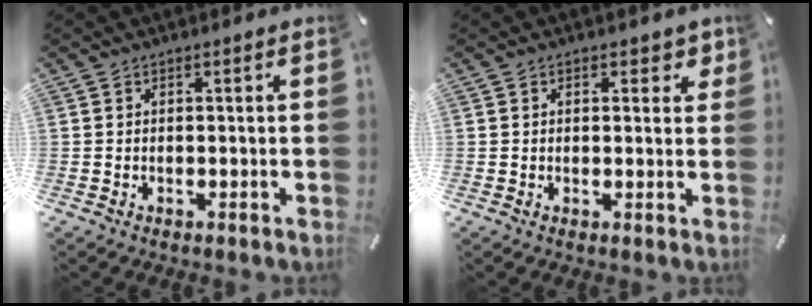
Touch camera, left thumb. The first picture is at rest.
{"total": 2.6, "force": [1.1, 1.6, 1.8], "torque": [-0.014, -0.003, 0.012]}